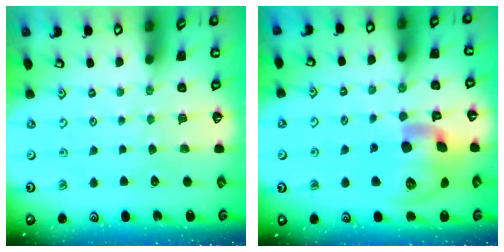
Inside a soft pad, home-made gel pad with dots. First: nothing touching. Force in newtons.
{"total": 20.7, "press": 20.5, "slide": 3.1}